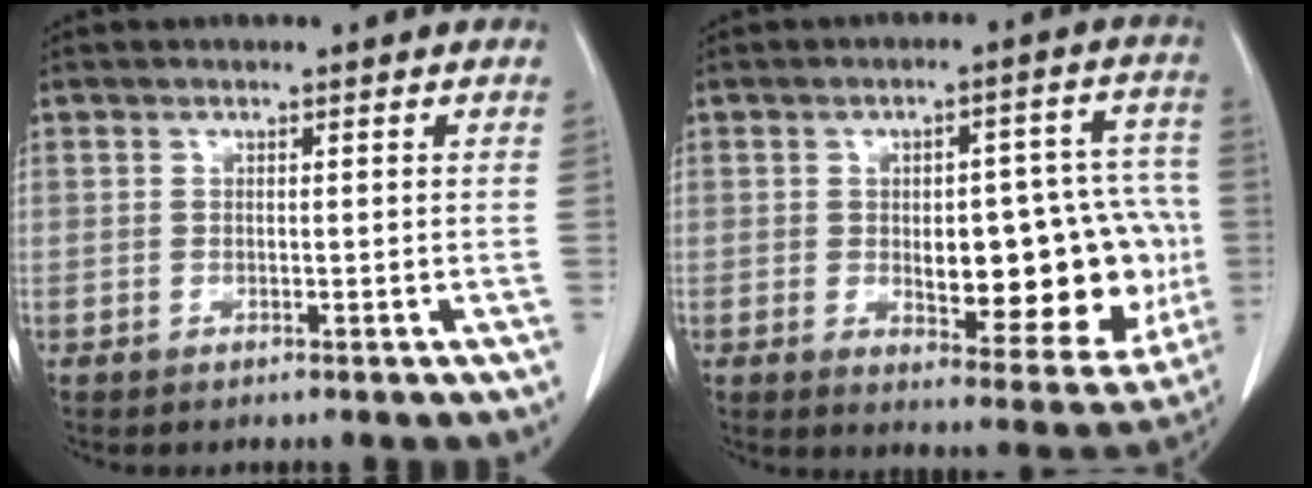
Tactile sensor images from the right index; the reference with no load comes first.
{"total": 18.4, "force": [-2.2, 7.2, 16.8], "torque": [-0.170, 0.027, -0.003]}